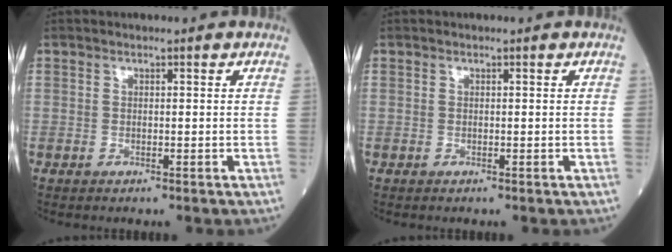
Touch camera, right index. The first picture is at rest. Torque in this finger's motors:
{"motor_torque": [0.00, 0.00, -0.01, 0.00]}